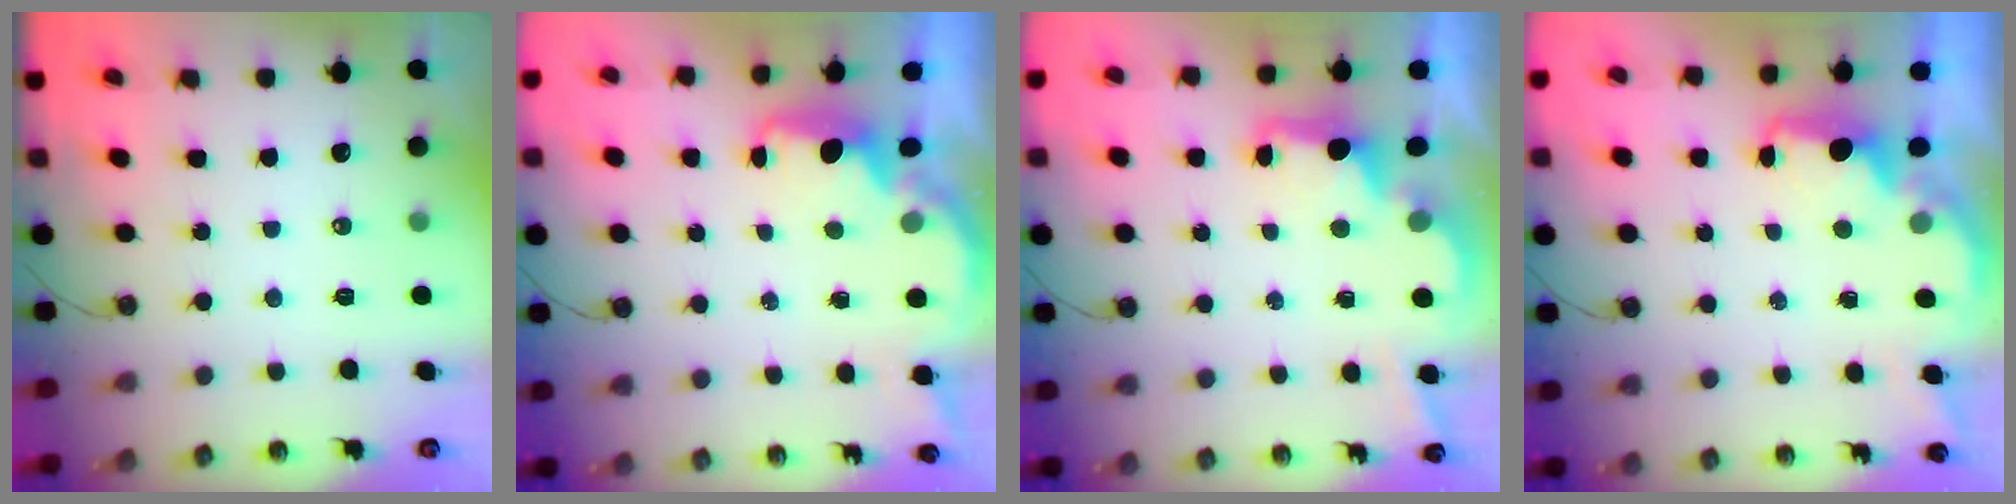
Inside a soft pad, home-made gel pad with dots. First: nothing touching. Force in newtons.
{"total": 2.3, "press": 2.1, "slide": 0.9}
{"total": 2.5, "press": 2.3, "slide": 0.8}
{"total": 2.0, "press": 1.8, "slide": 0.8}